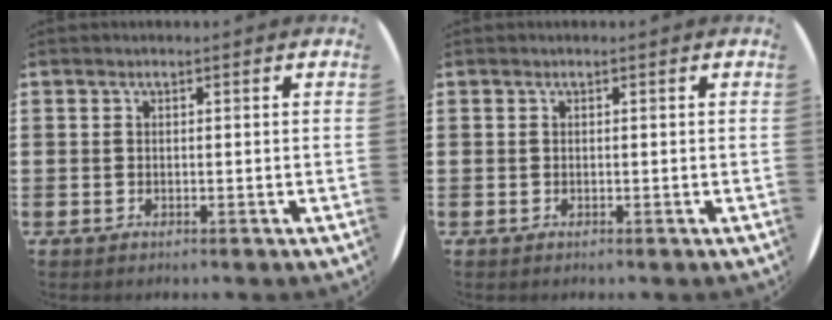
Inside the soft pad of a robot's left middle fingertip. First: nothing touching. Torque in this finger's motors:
{"motor_torque": [0.00, -0.18, -0.02, 0.01]}